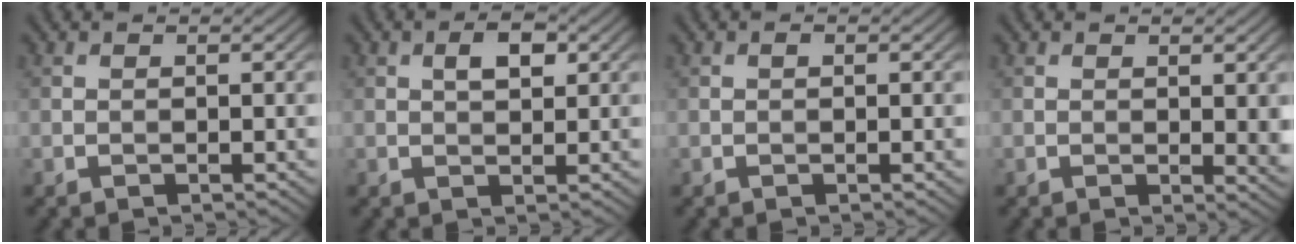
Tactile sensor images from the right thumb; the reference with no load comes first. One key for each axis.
{"total": 2.9, "fx": 1.0, "fy": 1.5, "fz": 2.3, "tx": -0.038, "ty": 0.004, "tz": 0.015}
{"total": 0.5, "fx": 0.0, "fy": 0.2, "fz": 0.5, "tx": -0.008, "ty": 0.000, "tz": 0.000}
{"total": 2.2, "fx": 0.6, "fy": 0.7, "fz": 2.0, "tx": -0.027, "ty": -0.007, "tz": 0.013}